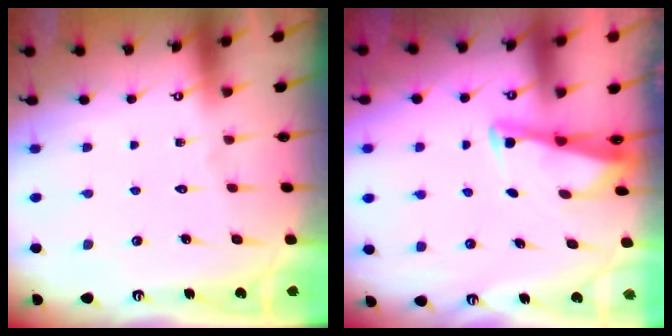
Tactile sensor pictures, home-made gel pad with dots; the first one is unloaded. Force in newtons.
{"total": 2.9, "press": 2.9, "slide": 0.3}